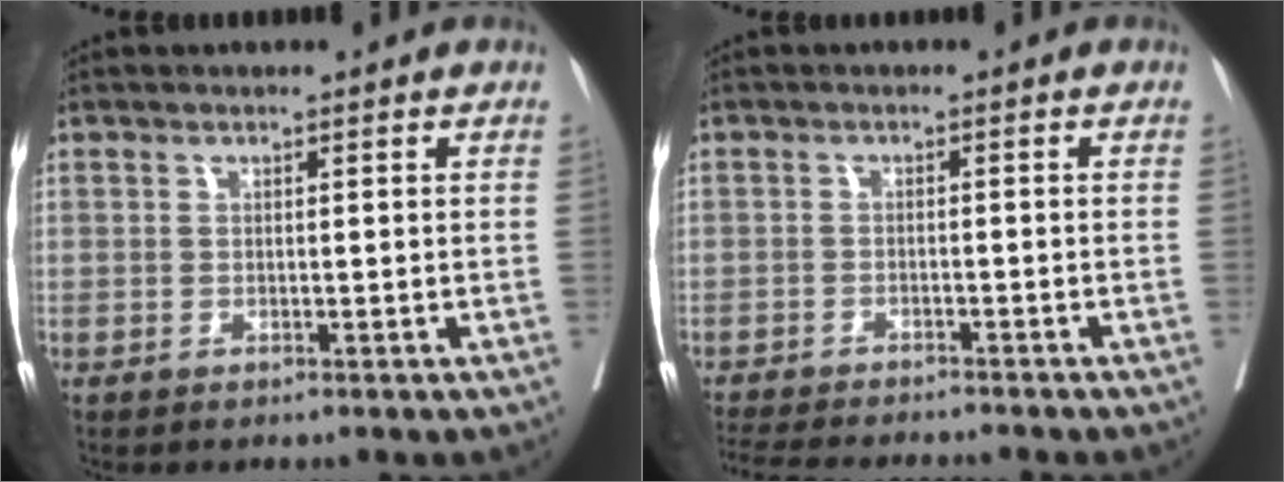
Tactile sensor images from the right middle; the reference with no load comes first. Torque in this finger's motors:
{"motor_torque": [0.99, -1.15, 0.08, 0.05]}